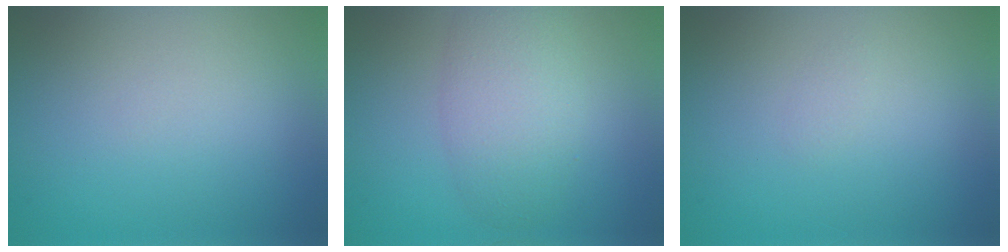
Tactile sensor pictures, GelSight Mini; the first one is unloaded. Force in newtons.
{"total": 4.5, "press": 4.5, "slide": 0.2}
{"total": 0.5, "press": 0.5, "slide": 0.1}